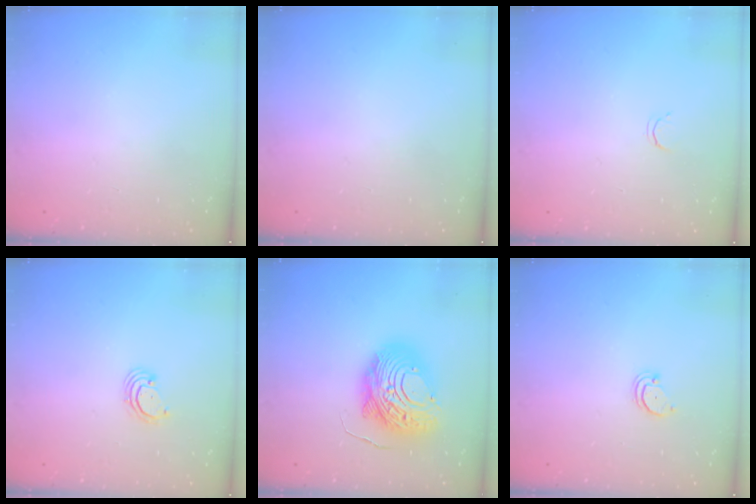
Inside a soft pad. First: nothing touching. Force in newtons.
{"total": 0.0}
{"total": 2.1, "press": 2.1, "slide": 0.4}
{"total": 2.7, "press": 2.7, "slide": 0.3}
{"total": 17.5, "press": 17.5, "slide": 1.5}
{"total": 1.5, "press": 1.5, "slide": 0.2}